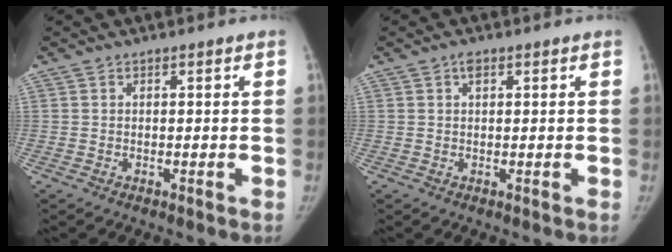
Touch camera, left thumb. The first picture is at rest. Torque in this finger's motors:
{"motor_torque": [1.30, -1.12, 0.48, -0.61, 0.11]}